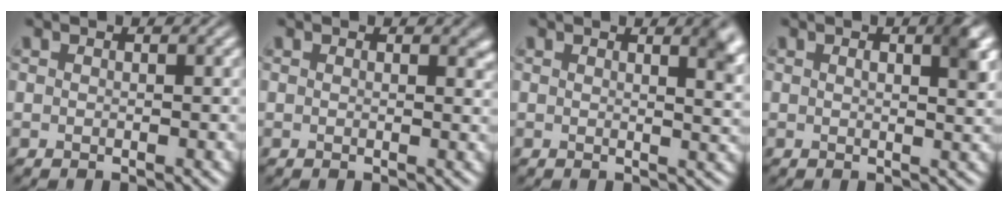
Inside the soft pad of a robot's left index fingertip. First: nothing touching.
{"total": 1.0, "force": [0.5, 0.5, 0.6], "torque": [-0.003, -0.002, 0.008]}
{"total": 3.5, "force": [1.9, 1.3, 2.7], "torque": [-0.017, 0.005, 0.023]}
{"total": 3.2, "force": [1.2, 0.9, 2.8], "torque": [-0.035, 0.005, 0.015]}